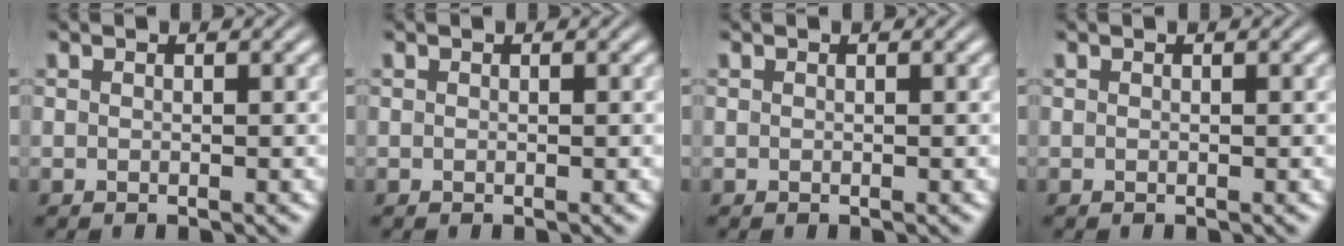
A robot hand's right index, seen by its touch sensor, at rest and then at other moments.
{"total": 0.0}
{"total": 0.0}
{"total": 0.0}